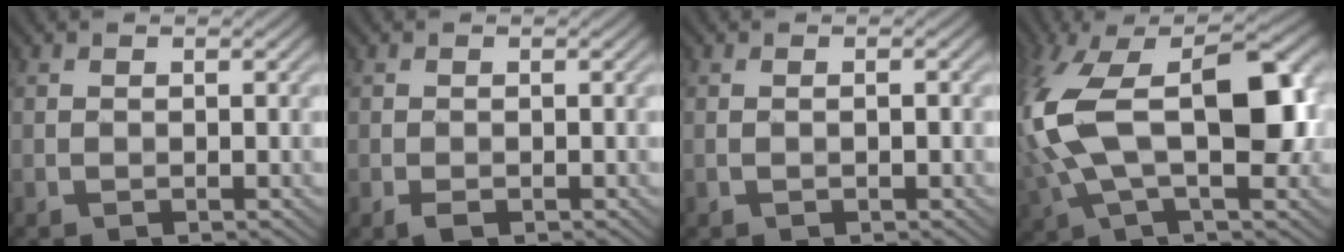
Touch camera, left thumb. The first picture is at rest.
{"total": 1.3, "force": [-0.7, 0.7, 0.8], "torque": [-0.017, -0.004, -0.012]}
{"total": 0.7, "force": [-0.2, 0.1, 0.7], "torque": [-0.011, 0.004, -0.004]}
{"total": 15.7, "force": [1.1, 7.3, 13.9], "torque": [-0.305, 0.001, 0.012]}